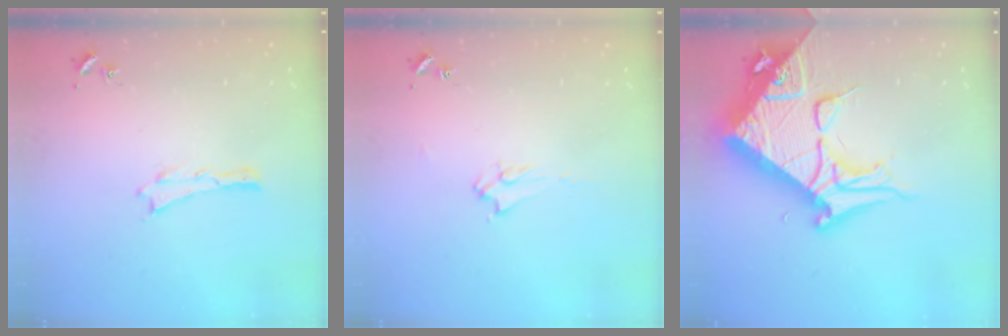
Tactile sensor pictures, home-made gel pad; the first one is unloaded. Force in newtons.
{"total": 1.9, "press": 1.9, "slide": 0.3}
{"total": 15.4, "press": 15.3, "slide": 1.7}